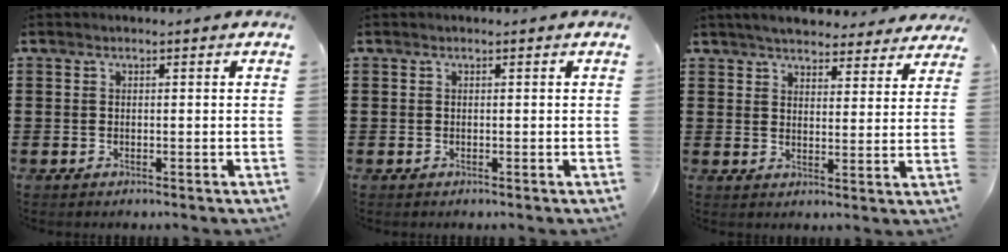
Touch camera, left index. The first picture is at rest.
{"total": 0.0}
{"total": 4.6, "force": [4.5, 0.6, 0.9], "torque": [-0.036, -0.017, 0.081]}